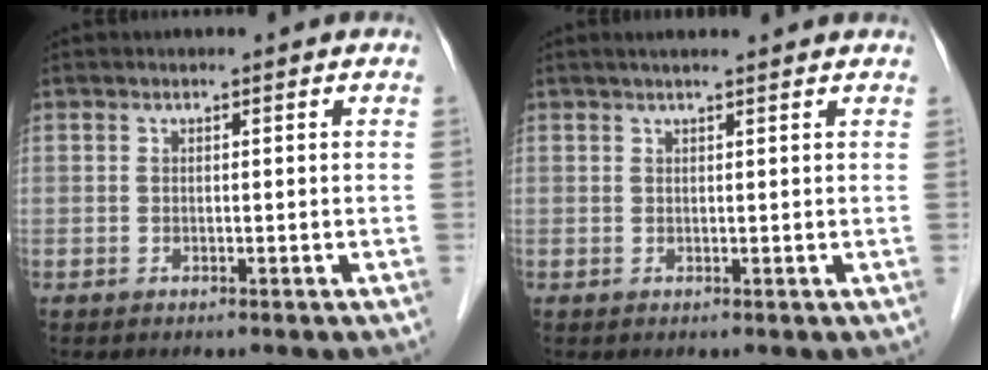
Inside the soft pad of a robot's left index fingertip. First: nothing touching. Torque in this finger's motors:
{"motor_torque": [0.08, -0.14, 0.00, 0.01]}